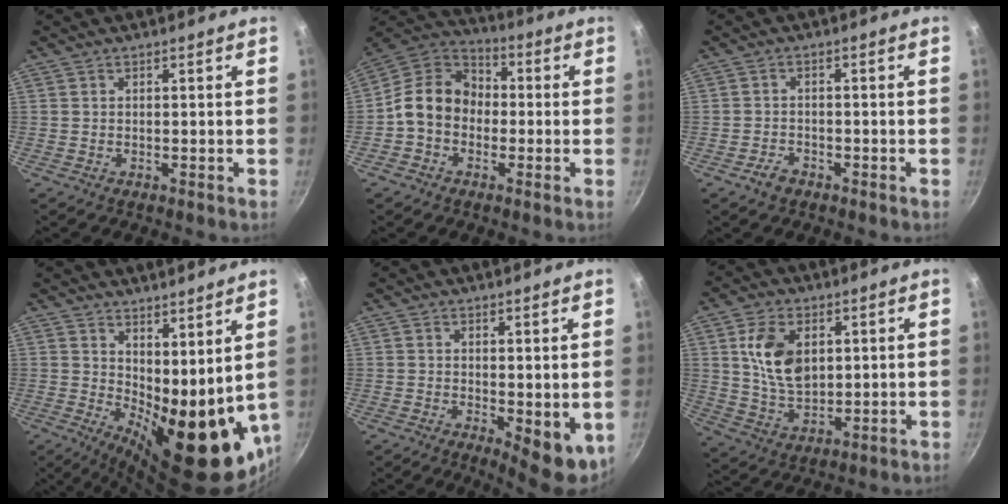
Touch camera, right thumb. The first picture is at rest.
{"total": 12.4, "force": [-1.3, 10.0, 7.2], "torque": [-0.086, 0.041, -0.048]}
{"total": 2.8, "force": [-1.9, 1.7, 1.2], "torque": [-0.019, 0.019, -0.034]}
{"total": 17.2, "force": [5.0, 7.2, 14.7], "torque": [-0.181, -0.051, 0.091]}
{"total": 7.2, "force": [0.0, 3.1, 6.5], "torque": [-0.071, -0.009, 0.009]}
{"total": 11.3, "force": [2.9, 7.3, 8.1], "torque": [-0.134, -0.017, 0.061]}